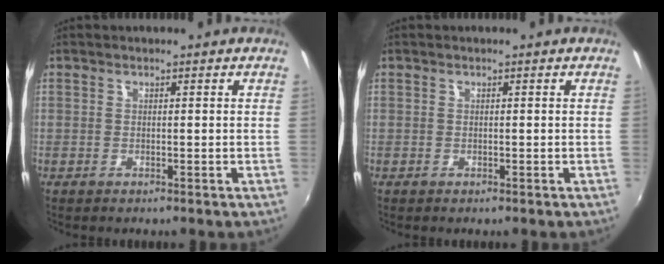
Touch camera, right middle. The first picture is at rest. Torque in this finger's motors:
{"motor_torque": [0.01, -0.02, -0.03, 0.00]}